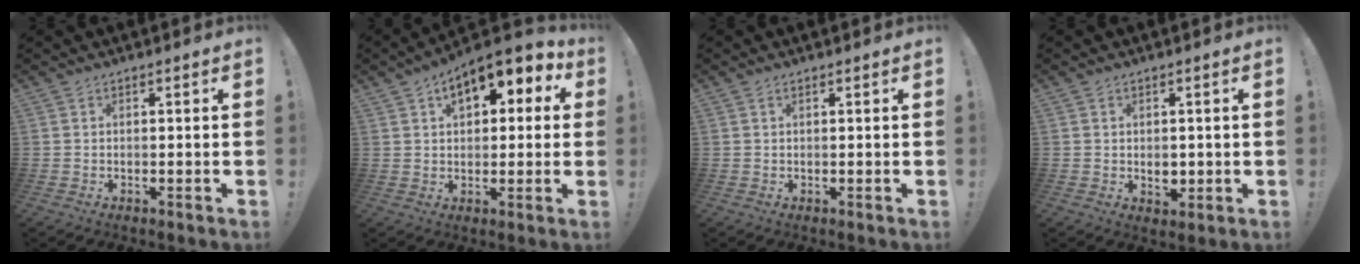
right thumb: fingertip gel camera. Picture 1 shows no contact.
{"total": 10.5, "force": [5.3, 5.7, 7.0], "torque": [-0.095, -0.026, 0.092]}
{"total": 0.6, "force": [0.4, 0.2, 0.3], "torque": [-0.007, 0.002, 0.008]}
{"total": 3.4, "force": [0.0, 2.8, 2.0], "torque": [-0.017, -0.002, -0.002]}